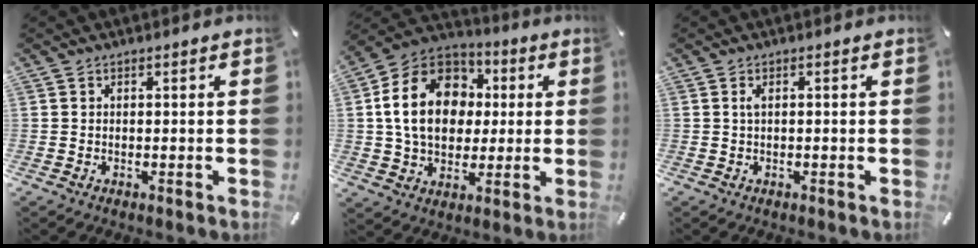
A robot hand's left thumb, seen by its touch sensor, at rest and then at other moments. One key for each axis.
{"total": 18.1, "fx": 2.1, "fy": 14.4, "fz": 10.7, "tx": -0.215, "ty": 0.015, "tz": 0.038}
{"total": 1.3, "fx": 0.2, "fy": 0.2, "fz": 1.2, "tx": -0.024, "ty": 0.000, "tz": 0.003}